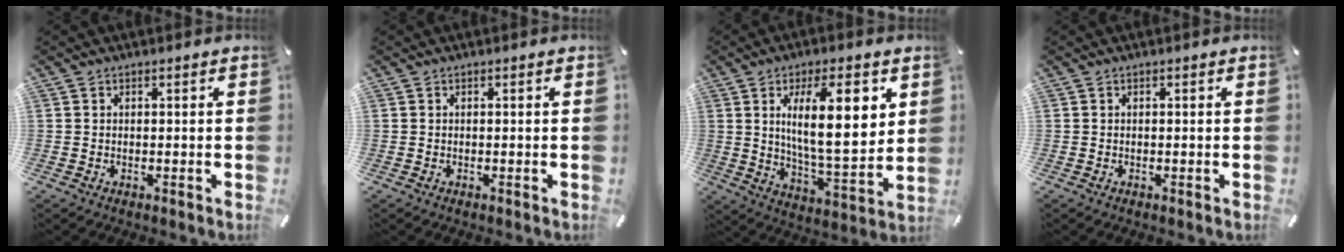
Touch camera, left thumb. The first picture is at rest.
{"total": 0.0}
{"total": 17.5, "force": [5.9, 6.3, 15.2], "torque": [-0.249, -0.013, 0.087]}
{"total": 0.0}